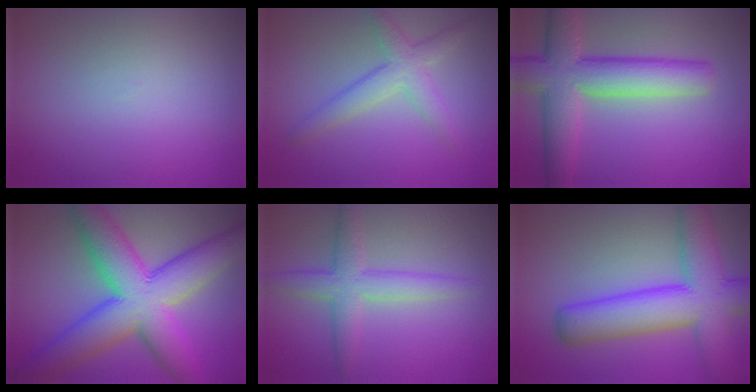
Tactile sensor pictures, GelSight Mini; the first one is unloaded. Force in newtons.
{"total": 3.6, "press": 3.6, "slide": 0.3}
{"total": 8.0, "press": 8.0, "slide": 0.2}
{"total": 11.7, "press": 11.7, "slide": 0.2}
{"total": 3.7, "press": 3.7, "slide": 0.2}
{"total": 9.8, "press": 9.8, "slide": 0.3}